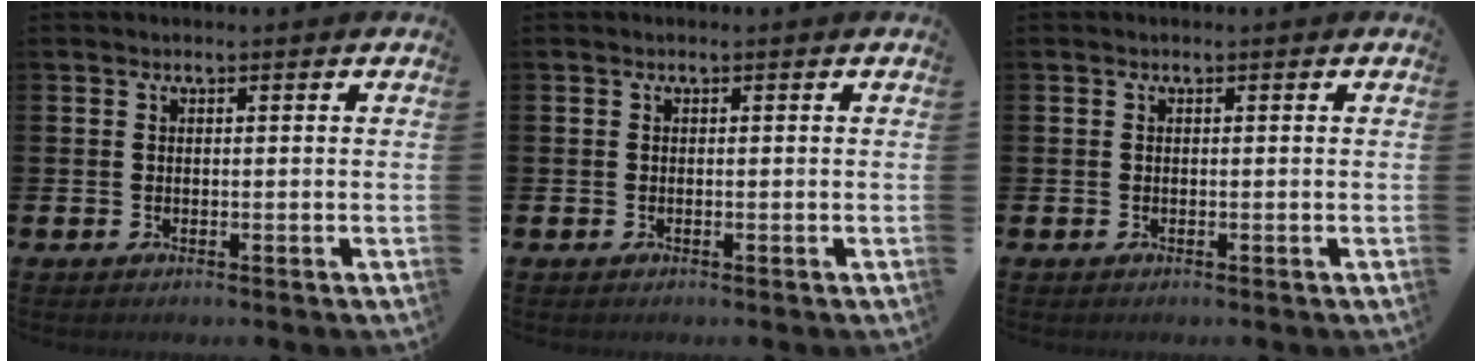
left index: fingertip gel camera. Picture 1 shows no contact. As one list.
[{"total": 0.0}, {"total": 0.0}]